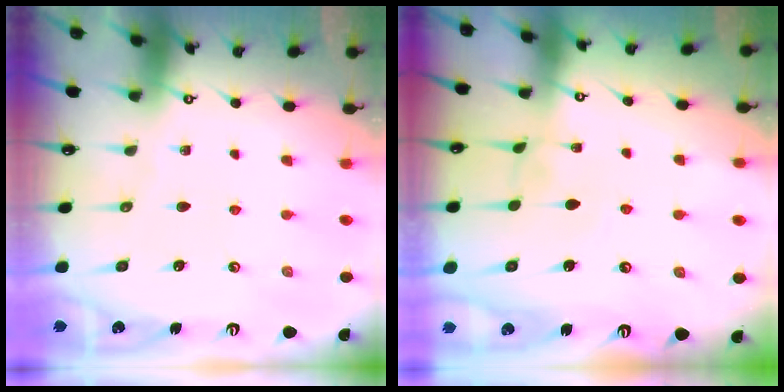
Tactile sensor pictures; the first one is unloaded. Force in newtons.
{"total": 2.4, "press": 2.4, "slide": 0.2}